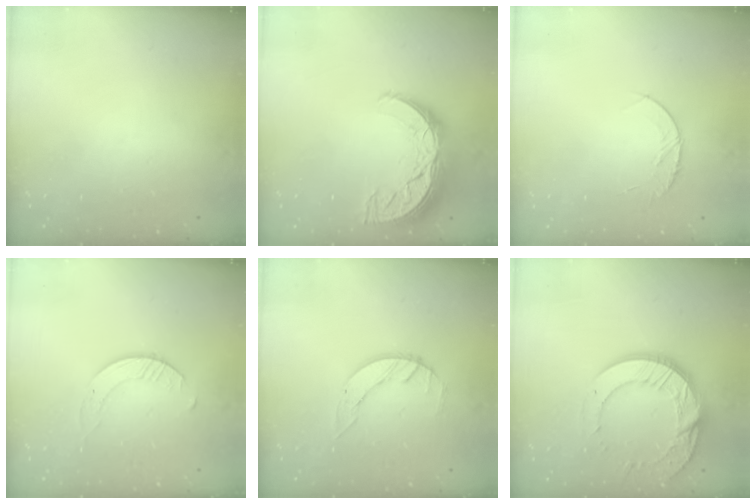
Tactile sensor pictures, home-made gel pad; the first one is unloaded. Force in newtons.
{"total": 14.7, "press": 14.7, "slide": 1.0}
{"total": 5.3, "press": 5.3, "slide": 0.6}
{"total": 2.8, "press": 2.8, "slide": 0.3}
{"total": 3.3, "press": 3.3, "slide": 0.4}
{"total": 15.8, "press": 15.8, "slide": 1.3}